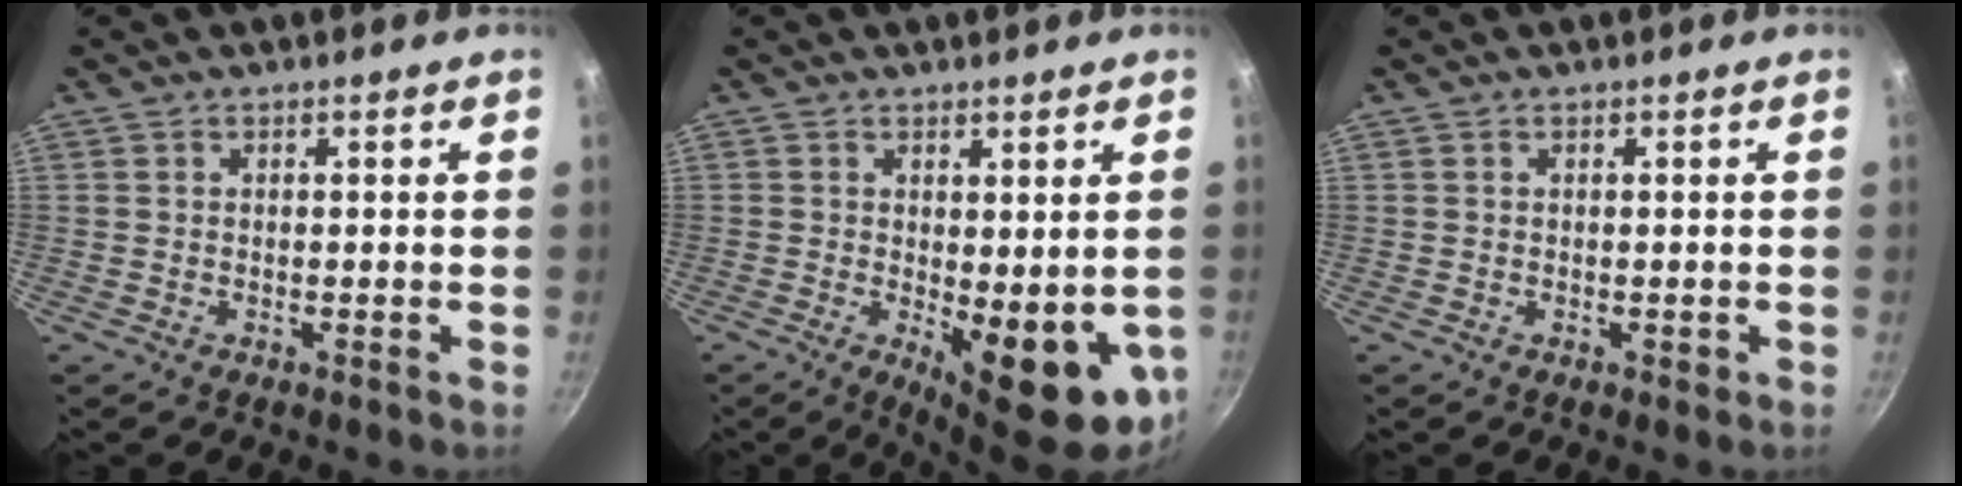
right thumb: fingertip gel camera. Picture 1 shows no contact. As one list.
[{"total": 12.5, "force": [-1.9, 4.6, 11.4], "torque": [-0.127, -0.015, -0.010]}, {"total": 0.6, "force": [0.0, 0.4, 0.5], "torque": [-0.002, 0.002, 0.001]}]